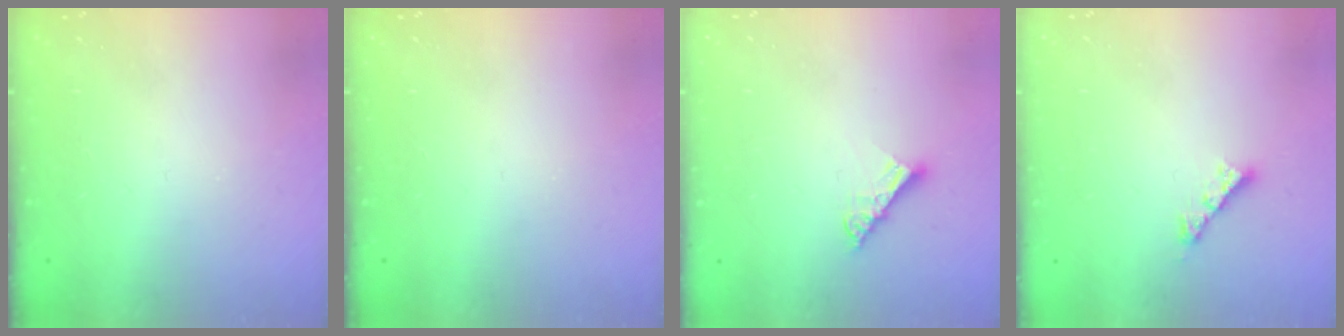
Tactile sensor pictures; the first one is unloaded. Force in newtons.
{"total": 0.0}
{"total": 6.1, "press": 6.1, "slide": 0.4}
{"total": 3.4, "press": 3.3, "slide": 0.4}